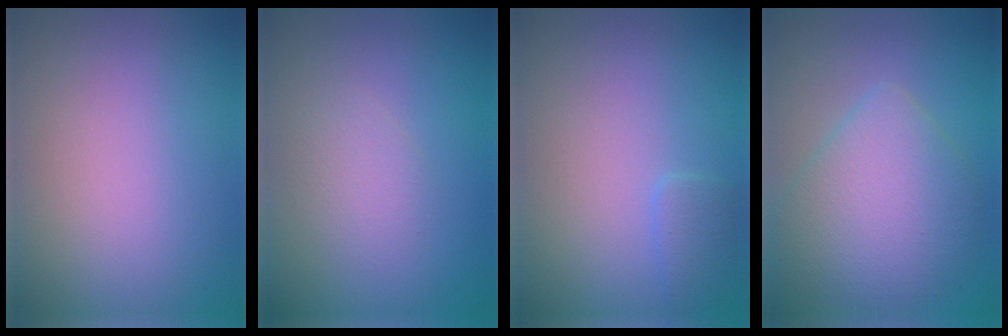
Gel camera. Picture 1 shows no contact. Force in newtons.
{"total": 1.6, "press": 1.6, "slide": 0.1}
{"total": 1.2, "press": 1.2, "slide": 0.1}
{"total": 5.9, "press": 5.9, "slide": 0.1}